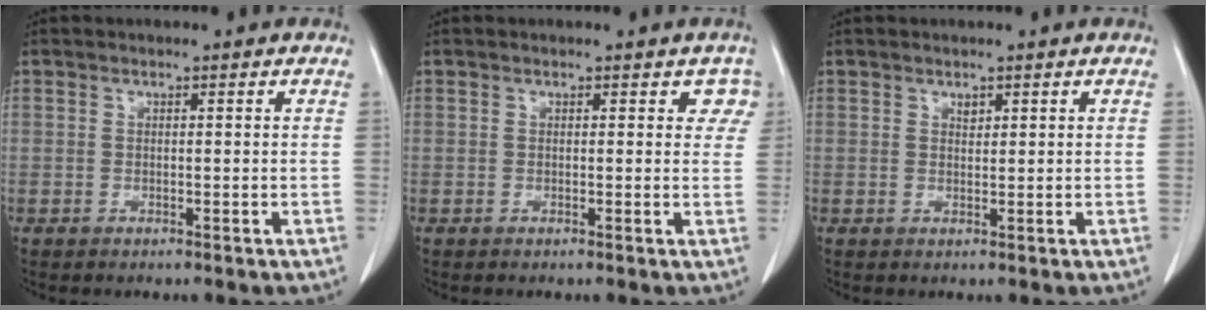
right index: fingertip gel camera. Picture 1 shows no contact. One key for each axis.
{"total": 2.9, "fx": 2.1, "fy": 1.8, "fz": 1.0, "tx": 0.015, "ty": 0.000, "tz": 0.006}
{"total": 0.8, "fx": 0.6, "fy": 0.4, "fz": 0.4, "tx": -0.006, "ty": -0.004, "tz": 0.010}